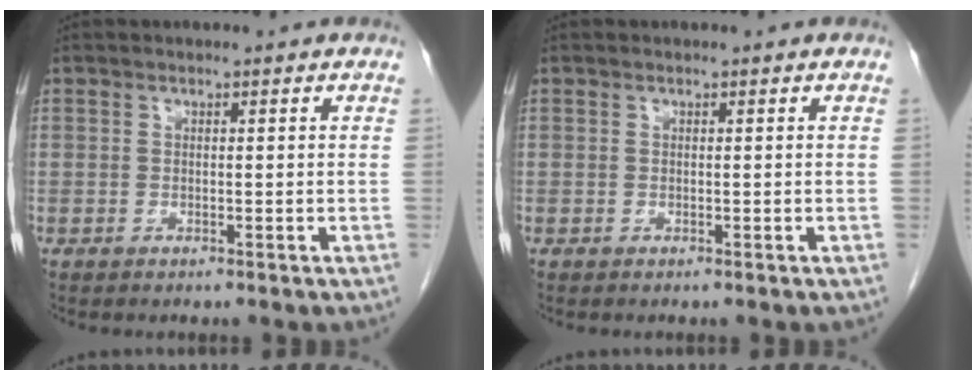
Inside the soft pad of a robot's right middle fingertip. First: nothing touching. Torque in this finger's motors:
{"motor_torque": [0.00, 0.00, 0.00, -0.01]}